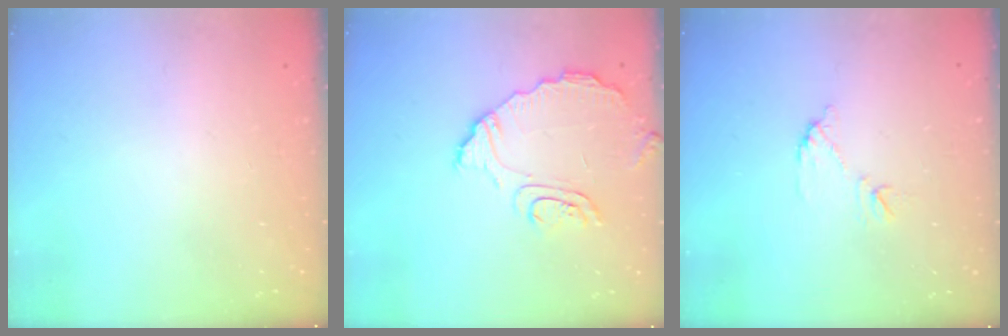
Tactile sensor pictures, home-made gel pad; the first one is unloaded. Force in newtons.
{"total": 9.2, "press": 9.2, "slide": 0.7}
{"total": 8.0, "press": 8.0, "slide": 0.2}